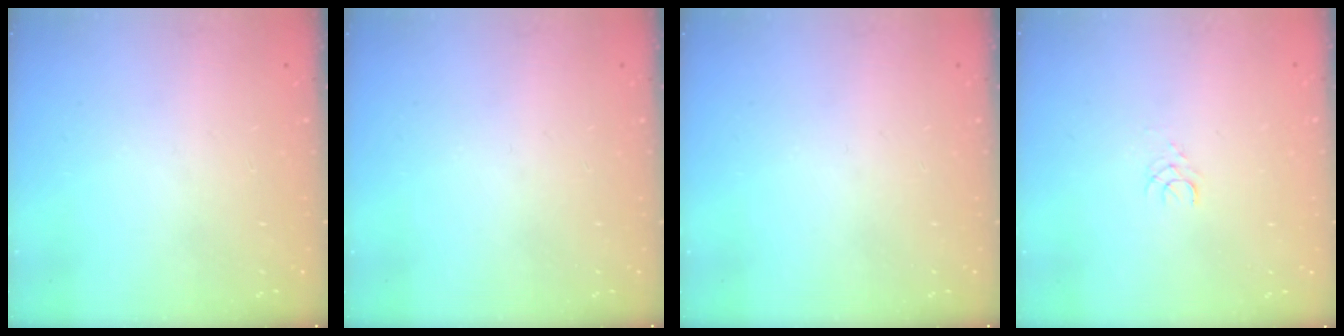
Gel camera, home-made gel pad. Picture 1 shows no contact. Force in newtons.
{"total": 0.0}
{"total": 0.0}
{"total": 2.4, "press": 2.4, "slide": 0.3}